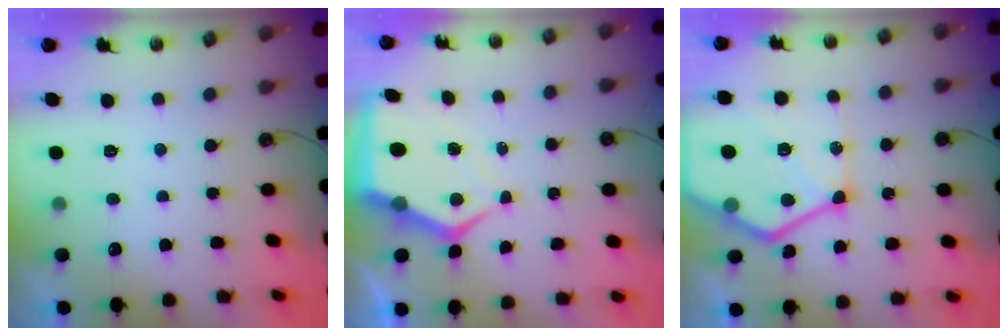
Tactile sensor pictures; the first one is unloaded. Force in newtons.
{"total": 9.7, "press": 9.6, "slide": 1.2}
{"total": 23.6, "press": 23.5, "slide": 2.4}